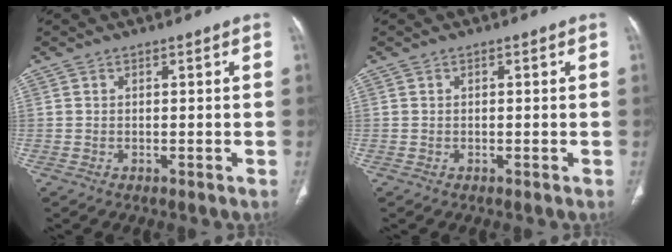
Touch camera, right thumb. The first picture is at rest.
{"total": 0.0}